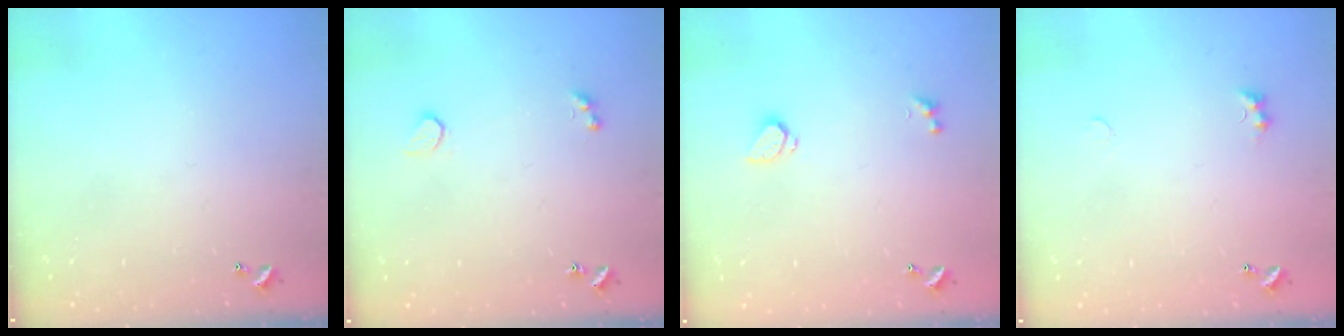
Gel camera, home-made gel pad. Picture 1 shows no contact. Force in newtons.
{"total": 2.6, "press": 2.2, "slide": 1.2}
{"total": 0.8, "press": 0.6, "slide": 0.4}
{"total": 1.4, "press": 1.3, "slide": 0.5}